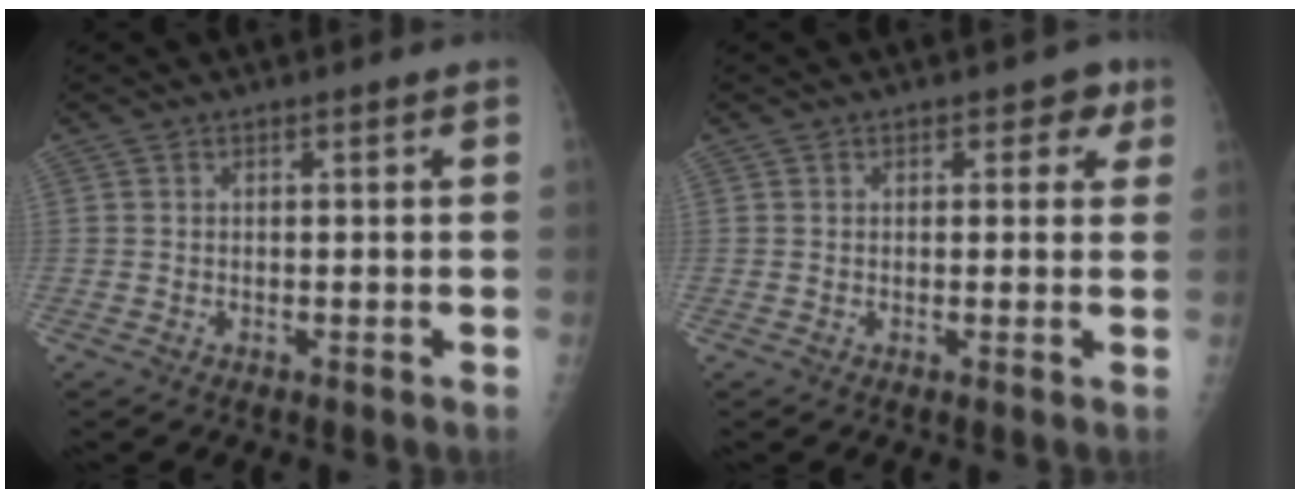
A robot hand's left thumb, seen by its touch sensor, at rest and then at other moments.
{"total": 3.5, "force": [1.6, 2.5, 1.7], "torque": [0.013, -0.002, 0.012]}